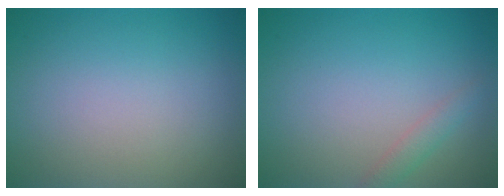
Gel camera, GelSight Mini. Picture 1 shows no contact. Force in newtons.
{"total": 1.3, "press": 1.3, "slide": 0.1}